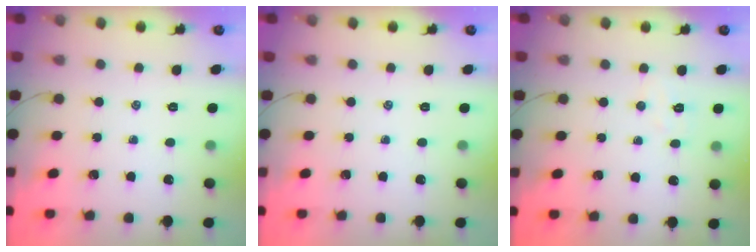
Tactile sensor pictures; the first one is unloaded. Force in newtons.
{"total": 0.0}
{"total": 4.7, "press": 4.6, "slide": 0.9}